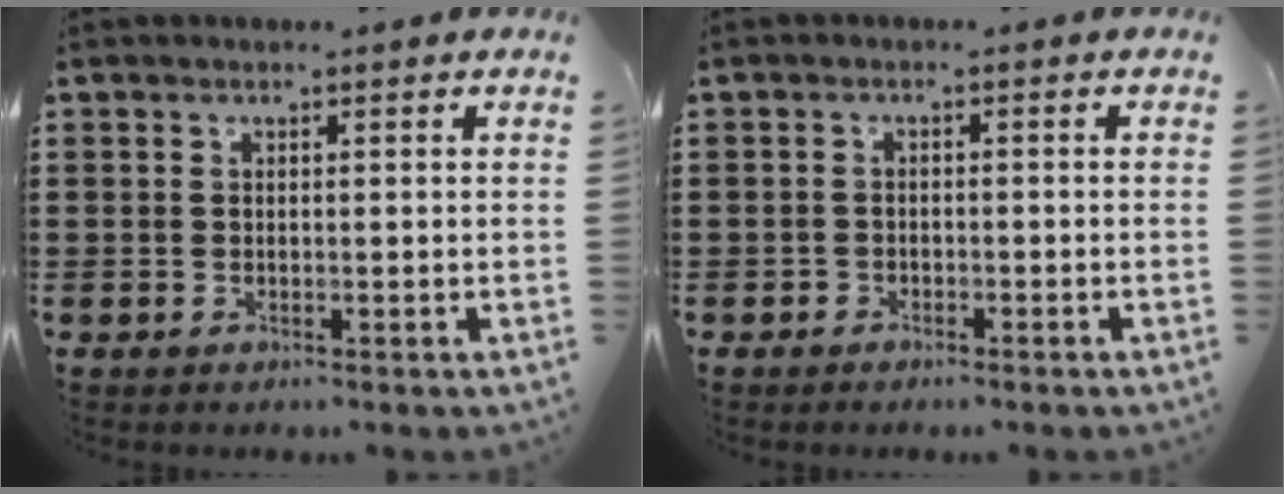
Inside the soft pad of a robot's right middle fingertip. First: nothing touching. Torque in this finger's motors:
{"motor_torque": [0.46, 0.65, -0.04, -0.01]}